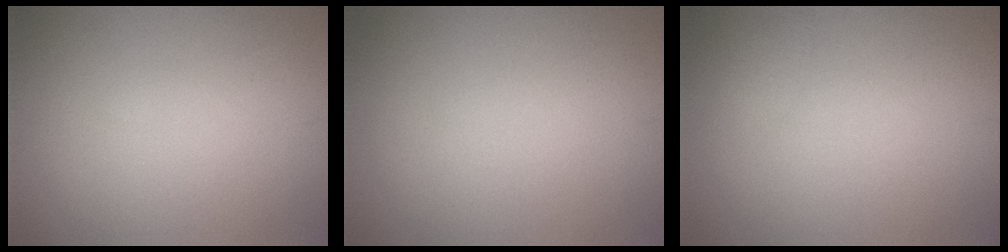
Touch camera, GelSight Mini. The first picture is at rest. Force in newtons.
{"total": 0.0}
{"total": 0.8, "press": 0.8, "slide": 0.0}